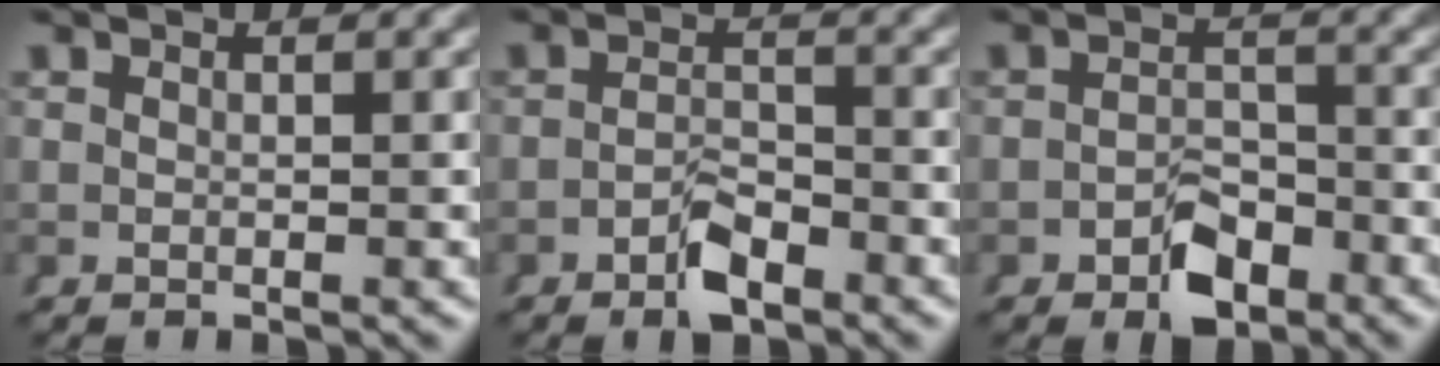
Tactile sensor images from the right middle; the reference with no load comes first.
{"total": 3.3, "force": [-2.5, 1.2, 1.7], "torque": [-0.016, -0.009, -0.042]}
{"total": 4.0, "force": [-2.6, 2.2, 2.0], "torque": [-0.015, -0.012, -0.042]}